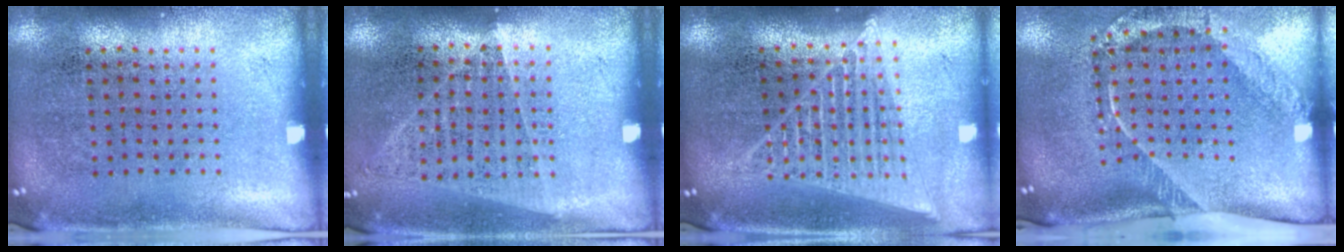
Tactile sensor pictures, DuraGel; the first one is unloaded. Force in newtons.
{"total": 1.0, "press": 0.9, "slide": 0.4}
{"total": 1.8, "press": 1.6, "slide": 0.8}
{"total": 2.6, "press": 1.7, "slide": 1.9}